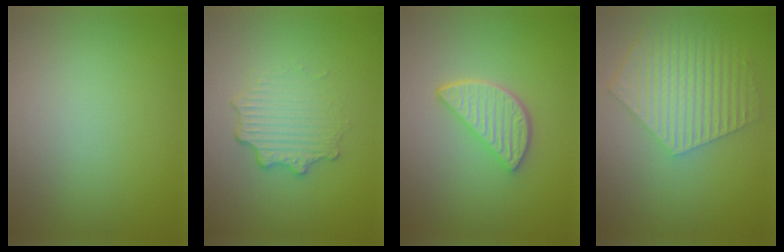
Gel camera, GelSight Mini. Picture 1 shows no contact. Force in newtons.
{"total": 3.2, "press": 2.5, "slide": 2.1}
{"total": 3.9, "press": 3.2, "slide": 2.3}
{"total": 5.9, "press": 4.6, "slide": 3.6}